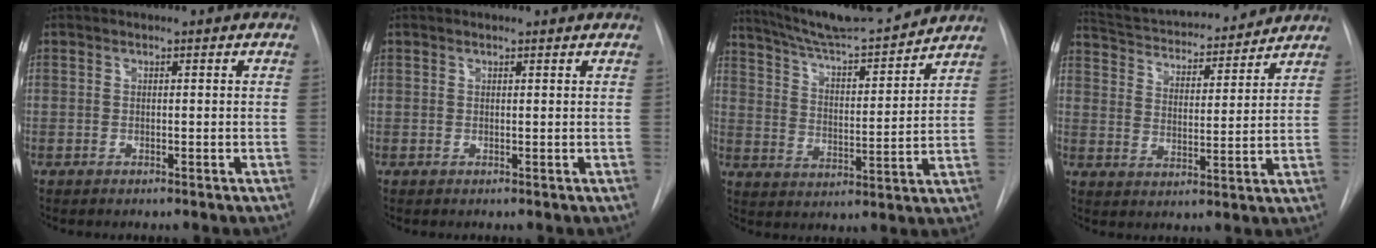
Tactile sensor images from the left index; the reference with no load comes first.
{"total": 0.7, "force": [-0.7, -0.1, -0.2], "torque": [-0.004, 0.002, -0.014]}
{"total": 15.1, "force": [13.8, 1.0, 6.1], "torque": [-0.103, 0.000, 0.218]}
{"total": 16.2, "force": [14.9, 3.3, 5.4], "torque": [-0.090, 0.013, 0.223]}